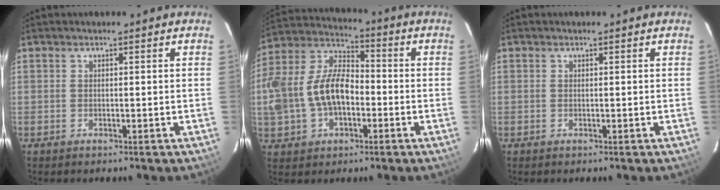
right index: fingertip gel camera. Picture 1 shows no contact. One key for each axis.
{"total": 16.6, "fx": -2.9, "fy": 10.5, "fz": 12.5, "tx": -0.283, "ty": 0.019, "tz": -0.048}
{"total": 0.0}